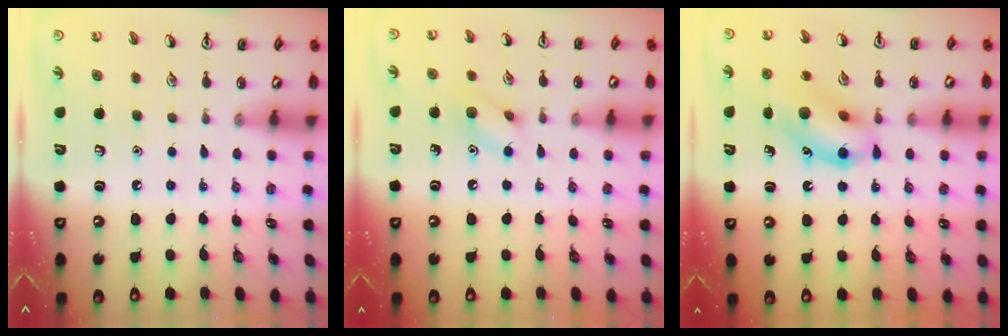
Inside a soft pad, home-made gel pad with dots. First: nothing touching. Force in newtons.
{"total": 7.8, "press": 7.7, "slide": 0.9}
{"total": 14.1, "press": 13.8, "slide": 2.7}